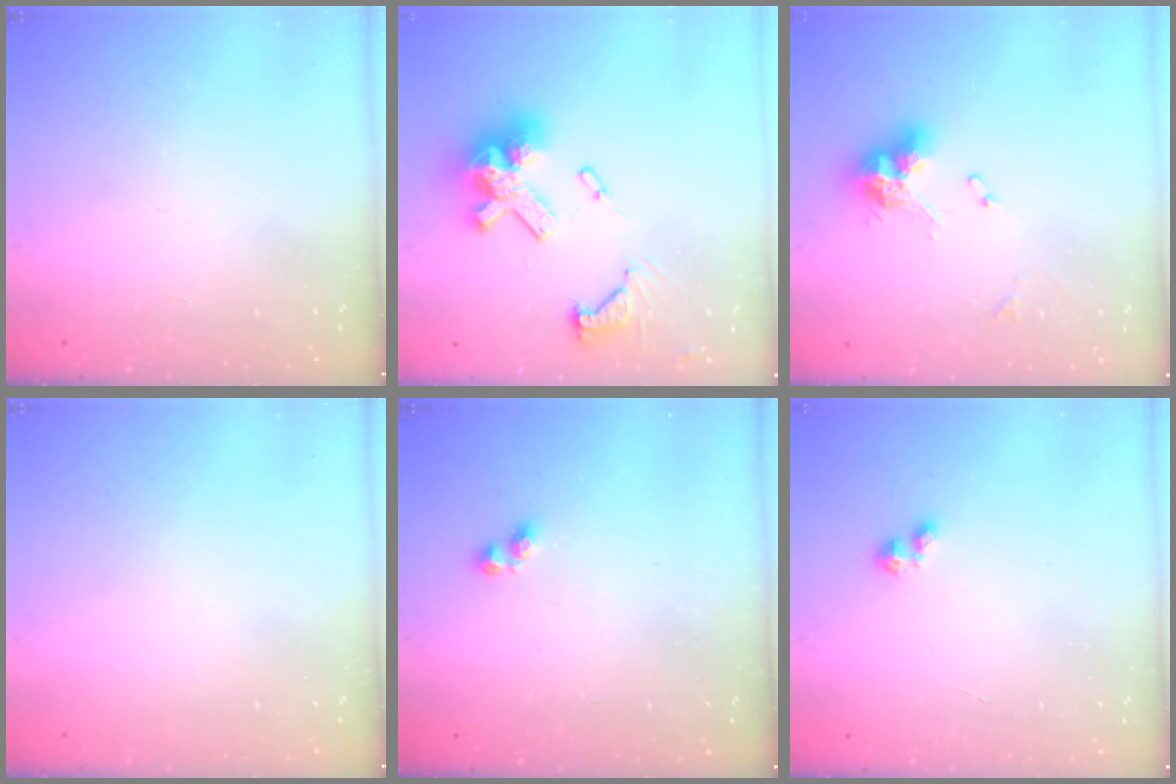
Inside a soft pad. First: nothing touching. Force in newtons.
{"total": 18.5, "press": 18.3, "slide": 2.4}
{"total": 9.9, "press": 9.8, "slide": 1.1}
{"total": 0.0}
{"total": 2.4, "press": 2.3, "slide": 0.4}
{"total": 1.9, "press": 1.9, "slide": 0.4}